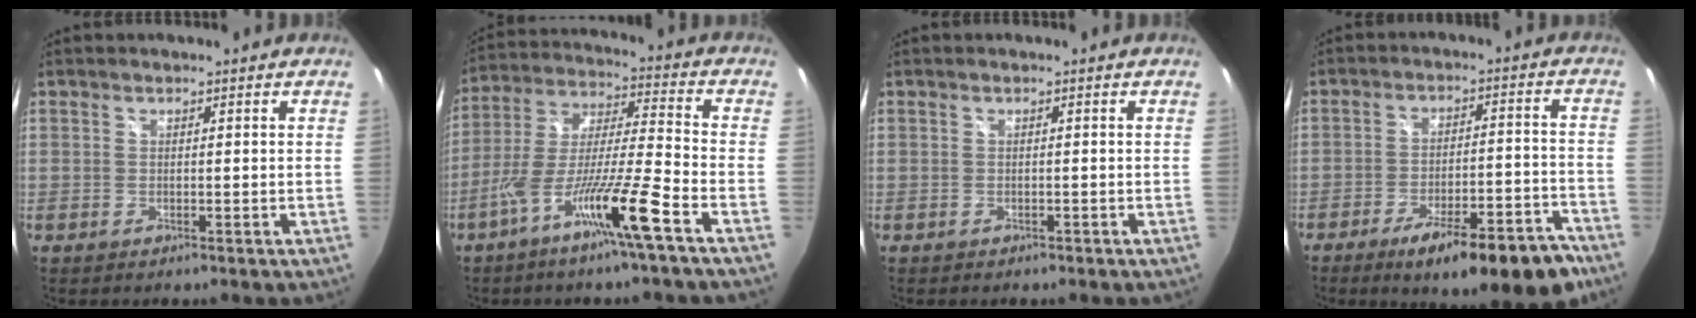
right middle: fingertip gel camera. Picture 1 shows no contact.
{"total": 13.4, "force": [-7.6, -0.4, 11.1], "torque": [-0.216, -0.007, -0.144]}
{"total": 0.8, "force": [-0.7, 0.5, 0.1], "torque": [-0.006, -0.002, -0.009]}
{"total": 16.7, "force": [-12.0, 3.9, 10.9], "torque": [-0.158, -0.016, -0.164]}